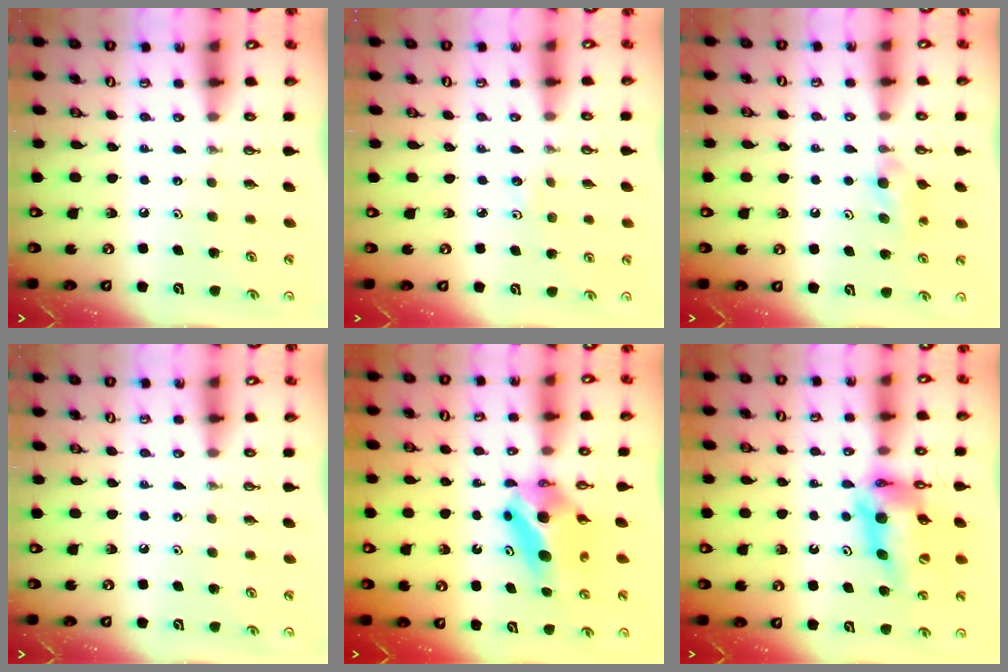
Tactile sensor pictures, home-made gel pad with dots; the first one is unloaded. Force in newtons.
{"total": 4.2, "press": 4.1, "slide": 0.9}
{"total": 6.8, "press": 6.7, "slide": 1.4}
{"total": 0.0}
{"total": 7.8, "press": 7.3, "slide": 2.8}
{"total": 15.7, "press": 15.6, "slide": 1.4}